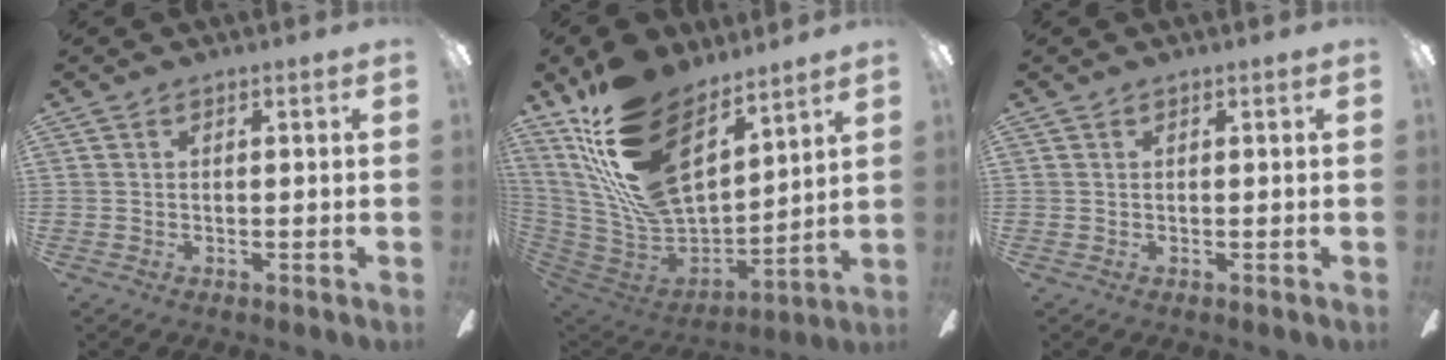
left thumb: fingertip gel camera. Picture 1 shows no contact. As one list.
[{"total": 22.8, "force": [14.1, 11.6, 13.7], "torque": [-0.290, -0.089, 0.257]}, {"total": 0.0}]